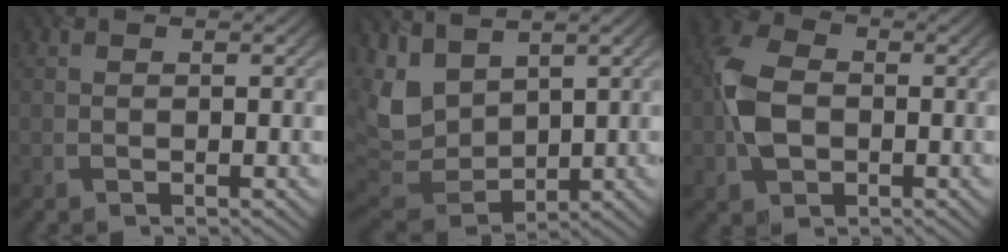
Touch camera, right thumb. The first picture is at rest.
{"total": 9.0, "force": [4.2, 5.5, 5.7], "torque": [-0.172, -0.002, 0.089]}
{"total": 7.1, "force": [-0.8, 5.1, 4.9], "torque": [-0.125, -0.001, -0.024]}